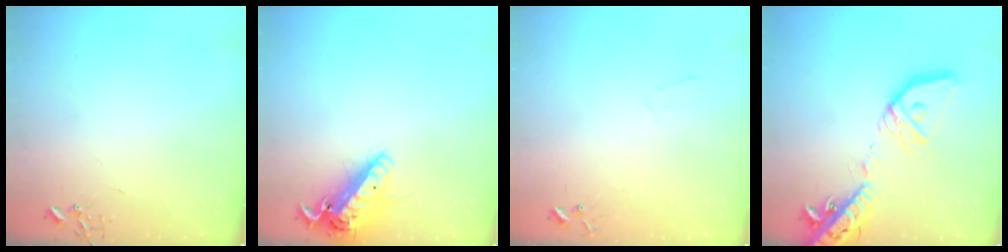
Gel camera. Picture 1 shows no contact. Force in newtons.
{"total": 15.0, "press": 14.7, "slide": 3.0}
{"total": 4.4, "press": 4.4, "slide": 0.4}
{"total": 23.1, "press": 22.8, "slide": 3.6}